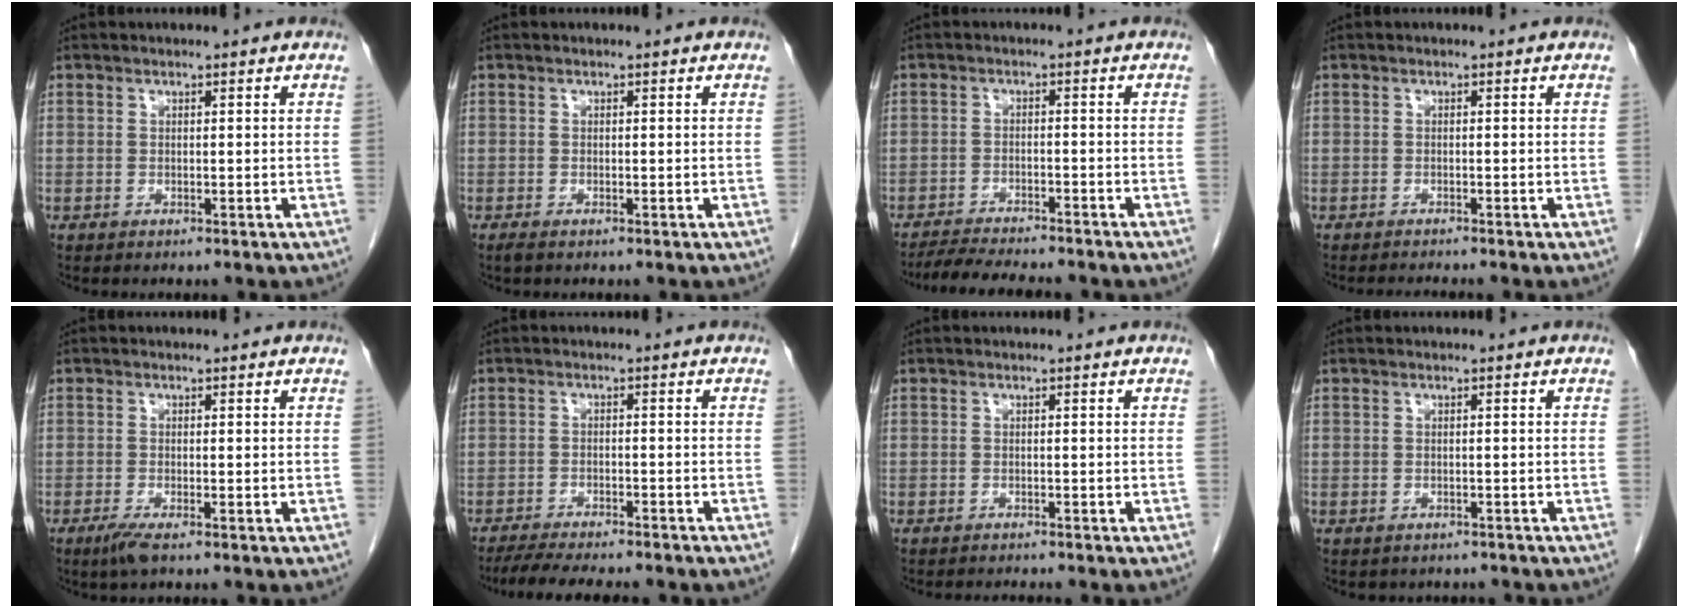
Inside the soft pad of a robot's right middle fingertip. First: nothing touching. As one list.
[{"total": 0.8, "force": [-0.6, 0.1, 0.4], "torque": [-0.014, -0.003, -0.010]}, {"total": 9.0, "force": [-8.1, 0.6, 3.8], "torque": [-0.060, -0.017, -0.125]}, {"total": 1.9, "force": [-1.7, -0.6, 0.4], "torque": [-0.011, -0.009, -0.028]}, {"total": 2.2, "force": [-1.4, 0.1, 1.6], "torque": [-0.037, -0.007, -0.029]}, {"total": 10.1, "force": [-8.8, 0.9, 4.9], "torque": [-0.072, -0.015, -0.129]}, {"total": 1.6, "force": [-1.5, -0.4, 0.3], "torque": [-0.008, -0.006, -0.023]}, {"total": 2.8, "force": [-2.5, 1.2, 0.3], "torque": [-0.010, -0.001, -0.032]}]